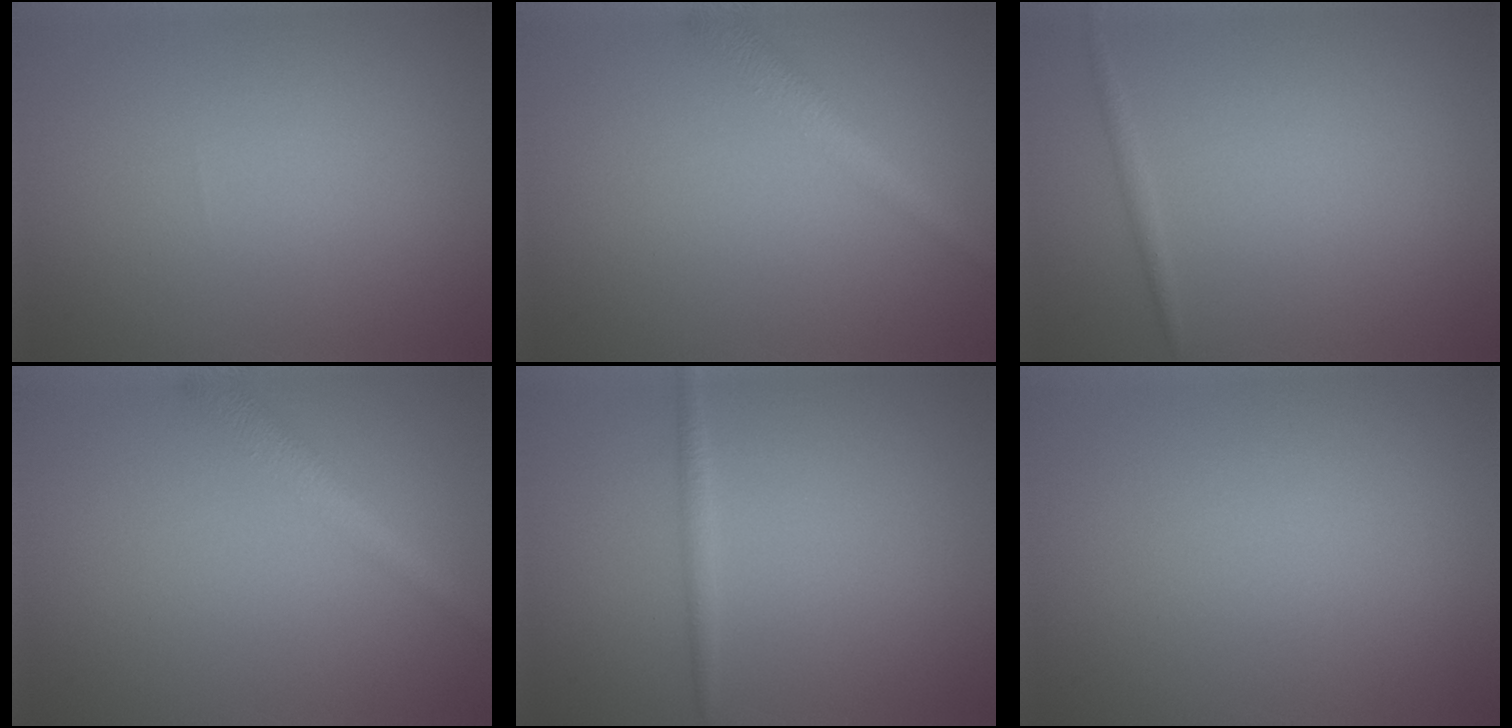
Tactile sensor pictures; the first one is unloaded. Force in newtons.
{"total": 2.5, "press": 2.5, "slide": 0.1}
{"total": 0.8, "press": 0.8, "slide": 0.1}
{"total": 2.5, "press": 2.5, "slide": 0.1}
{"total": 1.1, "press": 1.1, "slide": 0.1}
{"total": 0.0}